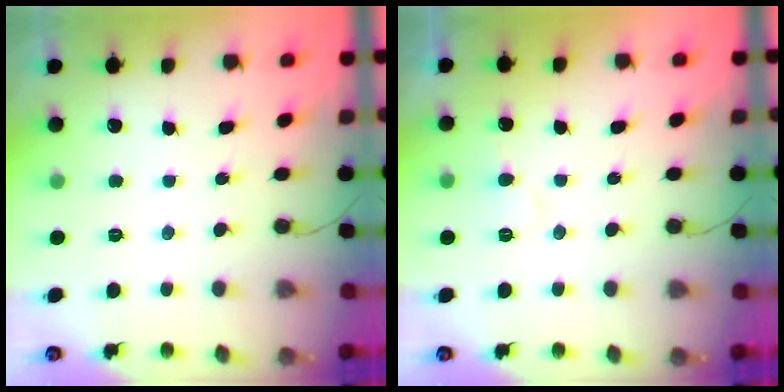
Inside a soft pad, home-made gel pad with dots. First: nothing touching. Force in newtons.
{"total": 6.8, "press": 6.7, "slide": 0.7}